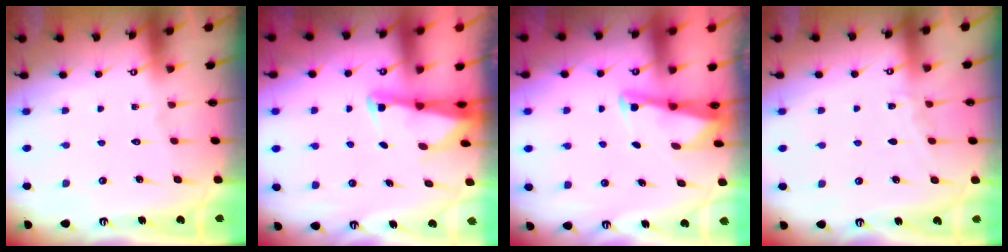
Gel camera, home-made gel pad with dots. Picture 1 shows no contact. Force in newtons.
{"total": 2.4, "press": 2.4, "slide": 0.3}
{"total": 2.7, "press": 2.7, "slide": 0.1}
{"total": 4.2, "press": 4.1, "slide": 0.6}